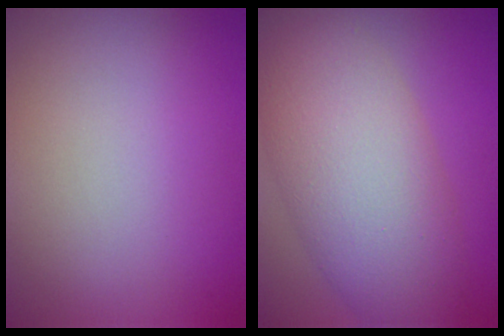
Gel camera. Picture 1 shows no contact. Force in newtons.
{"total": 9.3, "press": 9.3, "slide": 0.6}